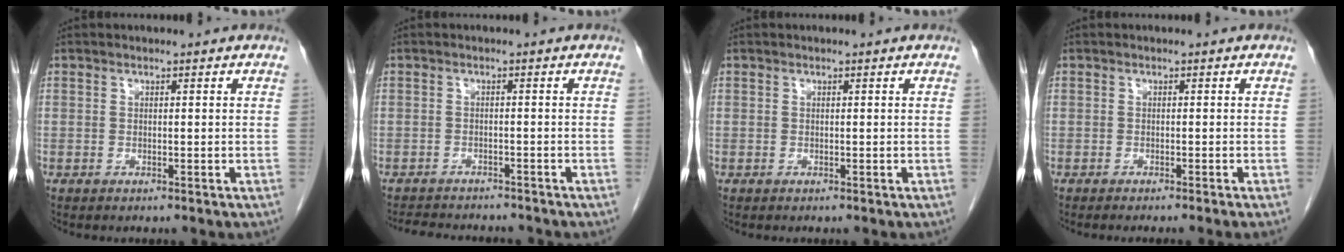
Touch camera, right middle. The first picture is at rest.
{"total": 8.2, "force": [-7.6, 1.9, 2.3], "torque": [-0.037, 0.000, -0.102]}
{"total": 0.0}
{"total": 3.1, "force": [-2.6, -0.8, 1.5], "torque": [-0.010, 0.006, -0.035]}